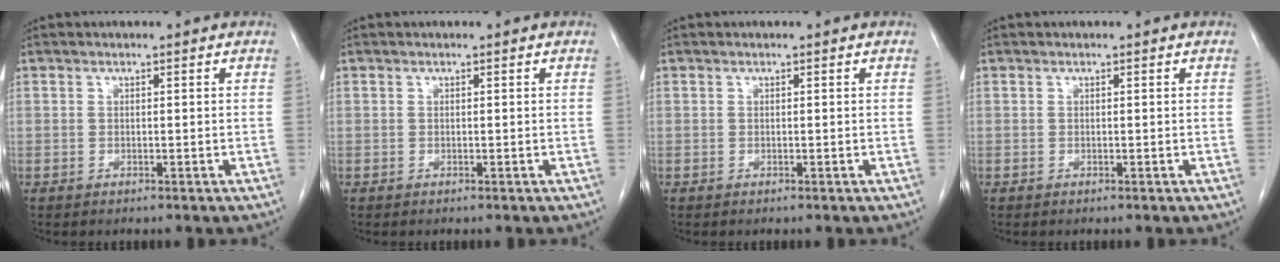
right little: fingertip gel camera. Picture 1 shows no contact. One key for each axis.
{"total": 0.0}
{"total": 0.0}
{"total": 0.0}